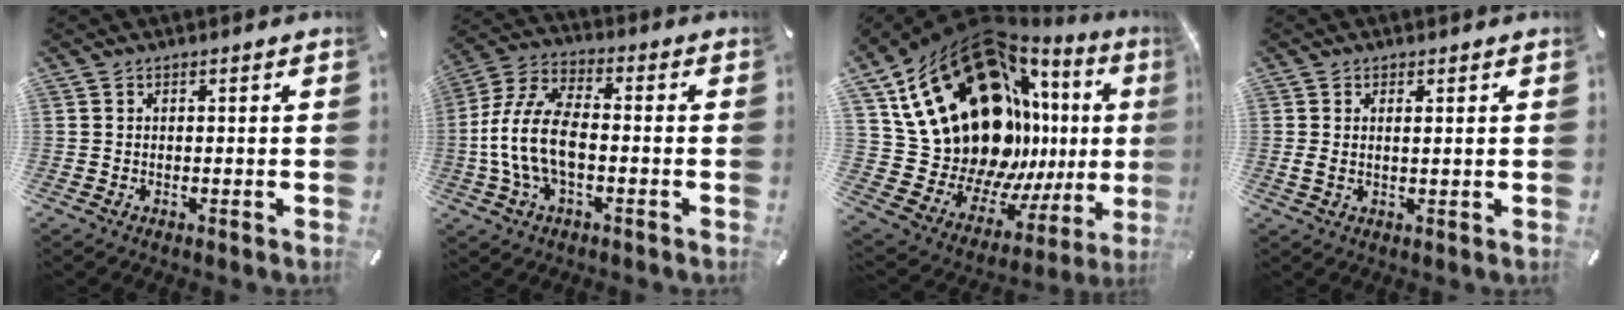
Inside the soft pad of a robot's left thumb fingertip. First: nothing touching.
{"total": 12.9, "force": [-2.7, 7.1, 10.5], "torque": [-0.221, 0.005, -0.047]}
{"total": 30.0, "force": [8.4, 19.8, 20.9], "torque": [-0.308, -0.110, 0.202]}
{"total": 2.1, "force": [0.8, 0.6, 1.8], "torque": [-0.043, -0.003, 0.012]}